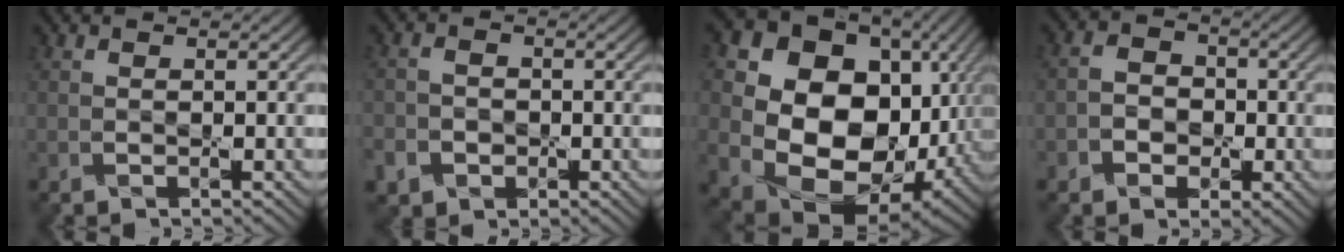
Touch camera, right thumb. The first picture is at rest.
{"total": 3.7, "force": [-1.8, 3.0, 1.2], "torque": [-0.030, -0.007, -0.036]}
{"total": 20.0, "force": [2.0, 15.9, 12.1], "torque": [-0.261, -0.028, 0.084]}
{"total": 4.0, "force": [-1.2, 3.3, 1.9], "torque": [-0.021, -0.001, -0.033]}